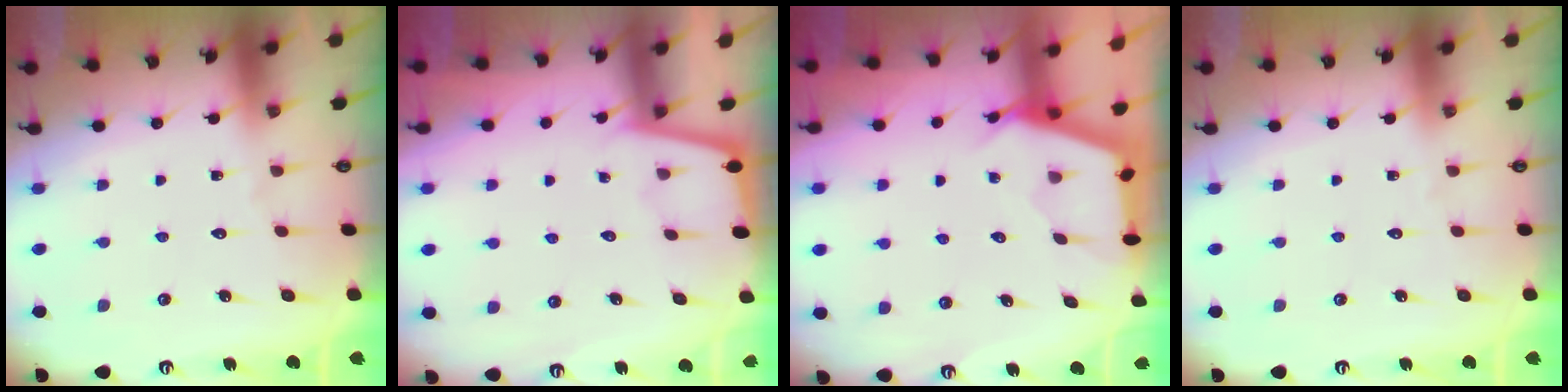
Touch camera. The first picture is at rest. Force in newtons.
{"total": 1.9, "press": 1.8, "slide": 0.3}
{"total": 3.0, "press": 3.0, "slide": 0.4}
{"total": 0.0}